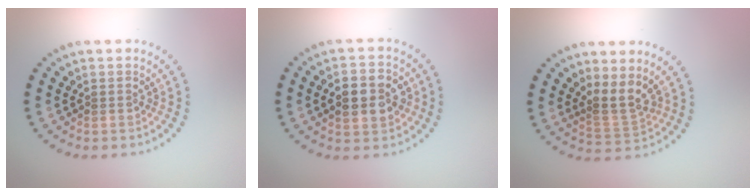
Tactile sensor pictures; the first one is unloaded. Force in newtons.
{"total": 4.9, "press": 4.9, "slide": 0.2}
{"total": 2.8, "press": 2.1, "slide": 1.9}